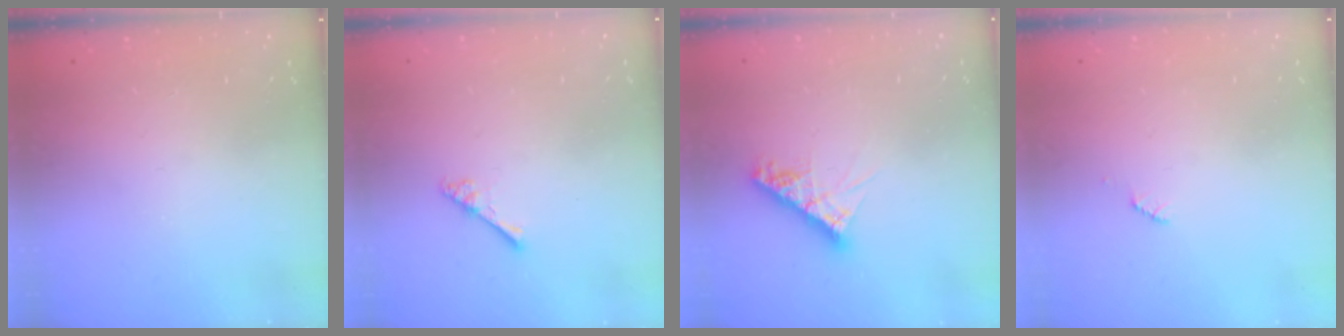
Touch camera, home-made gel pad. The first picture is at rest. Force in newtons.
{"total": 2.4, "press": 2.4, "slide": 0.4}
{"total": 9.3, "press": 9.3, "slide": 0.9}
{"total": 2.5, "press": 2.5, "slide": 0.4}